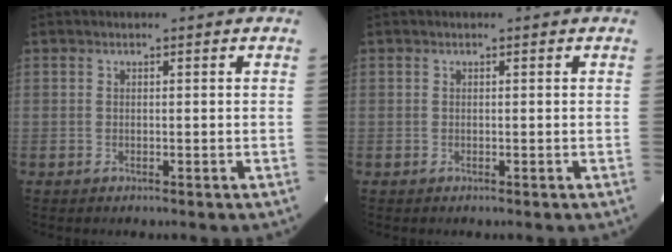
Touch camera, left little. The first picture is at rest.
{"total": 0.0}